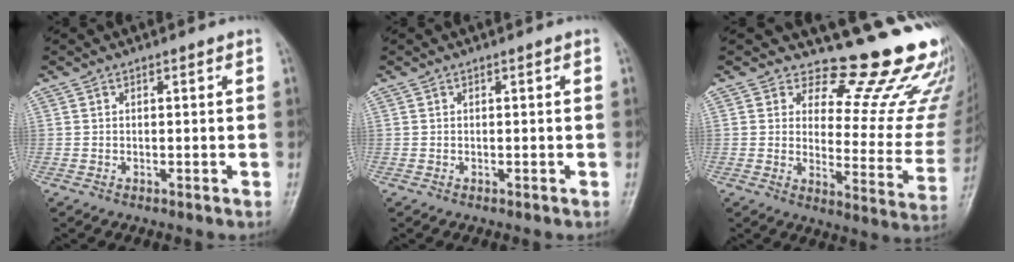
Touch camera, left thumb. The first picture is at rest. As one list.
[{"total": 0.0}, {"total": 17.6, "force": [15.5, 5.1, 6.6], "torque": [-0.032, -0.159, 0.177]}]